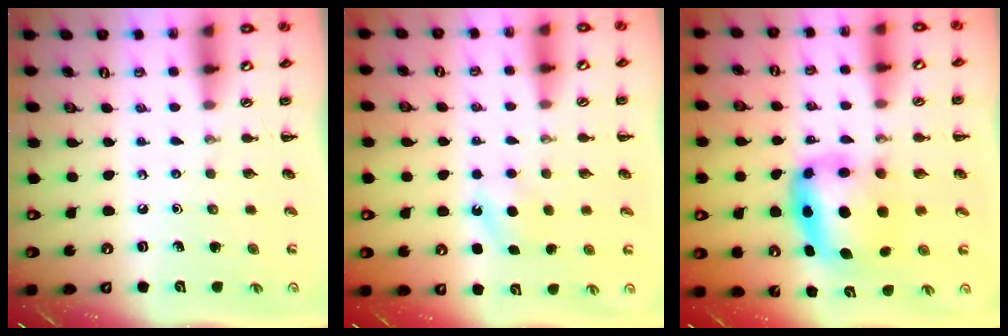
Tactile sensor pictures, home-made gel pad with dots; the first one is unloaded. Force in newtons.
{"total": 4.9, "press": 4.7, "slide": 1.2}
{"total": 6.0, "press": 5.9, "slide": 1.4}